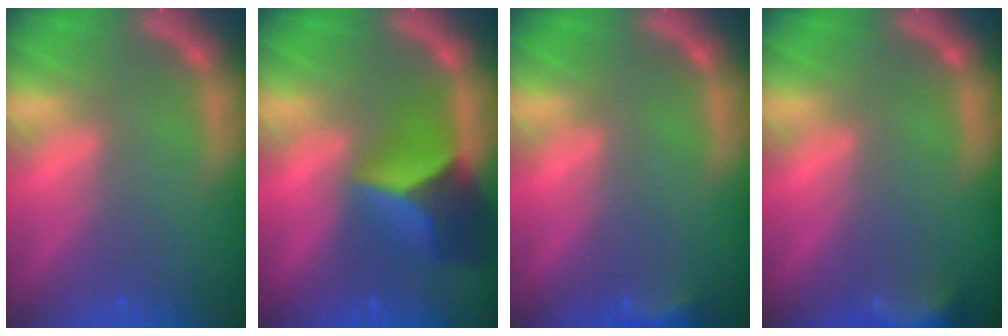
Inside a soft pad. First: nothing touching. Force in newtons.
{"total": 7.4}
{"total": 2.4}
{"total": 4.9}